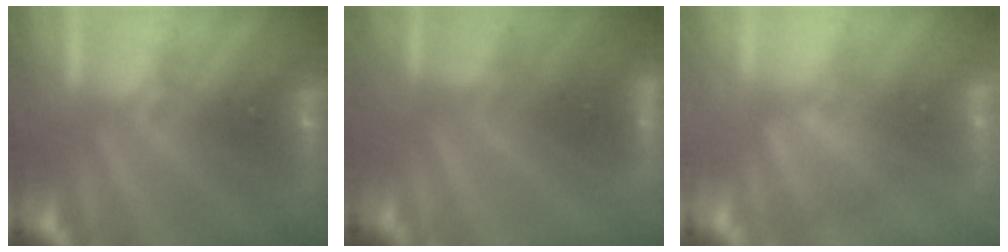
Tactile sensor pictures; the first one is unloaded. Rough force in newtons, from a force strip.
{"total": 4.8}
{"total": 3.4}